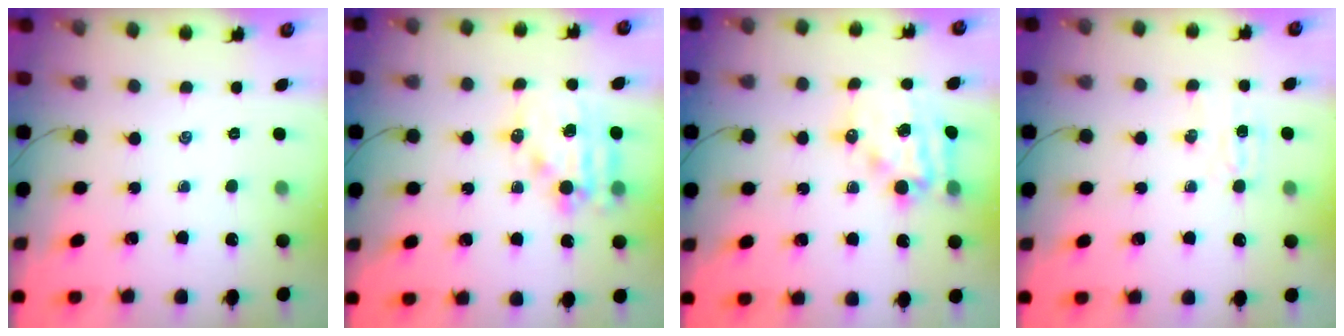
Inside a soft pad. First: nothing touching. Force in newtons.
{"total": 14.3, "press": 13.9, "slide": 3.2}
{"total": 13.3, "press": 12.9, "slide": 3.2}
{"total": 4.2, "press": 4.0, "slide": 1.2}